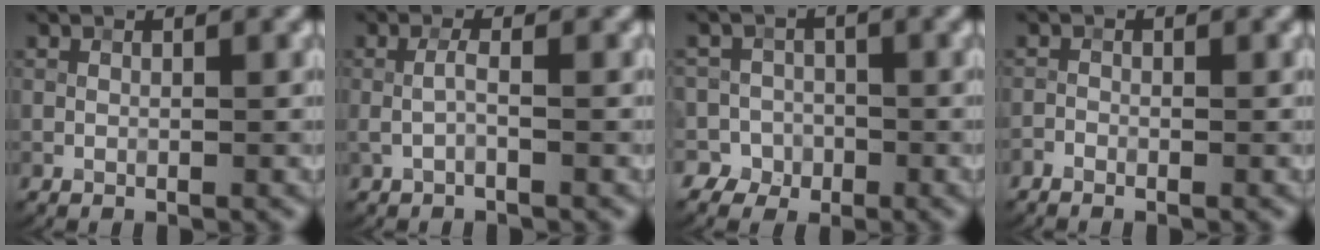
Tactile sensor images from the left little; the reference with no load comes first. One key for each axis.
{"total": 1.3, "fx": -0.3, "fy": 0.1, "fz": 1.2, "tx": -0.027, "ty": 0.001, "tz": -0.007}
{"total": 4.4, "fx": -2.3, "fy": 3.7, "fz": 0.3, "tx": 0.026, "ty": 0.003, "tz": -0.057}
{"total": 0.9, "fx": -0.8, "fy": 0.2, "fz": 0.4, "tx": -0.011, "ty": 0.002, "tz": -0.018}